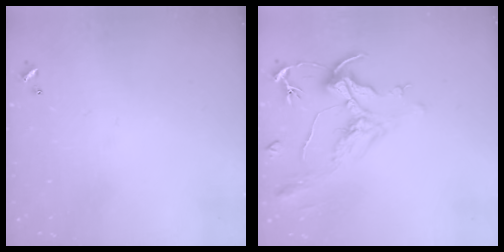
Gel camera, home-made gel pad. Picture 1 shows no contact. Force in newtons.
{"total": 2.1, "press": 1.7, "slide": 1.3}